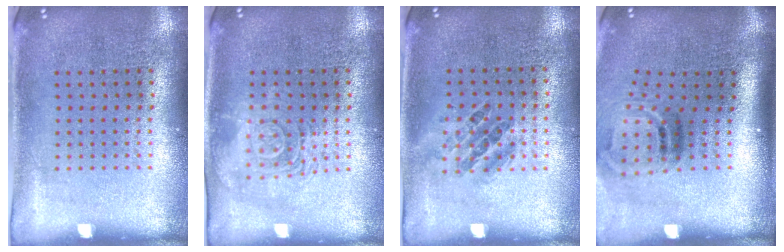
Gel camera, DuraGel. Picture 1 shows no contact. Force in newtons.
{"total": 2.6, "press": 2.6, "slide": 0.4}
{"total": 0.9, "press": 0.8, "slide": 0.5}
{"total": 2.1, "press": 1.3, "slide": 1.7}